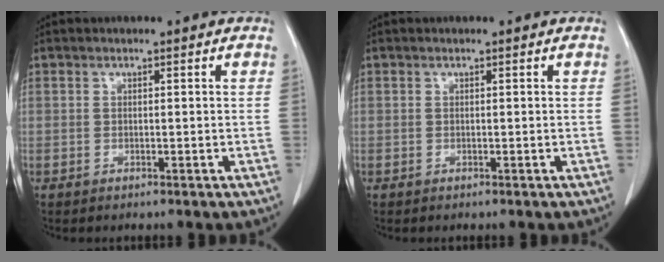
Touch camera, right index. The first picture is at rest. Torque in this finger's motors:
{"motor_torque": [0.00, 0.00, 0.00, 0.00]}